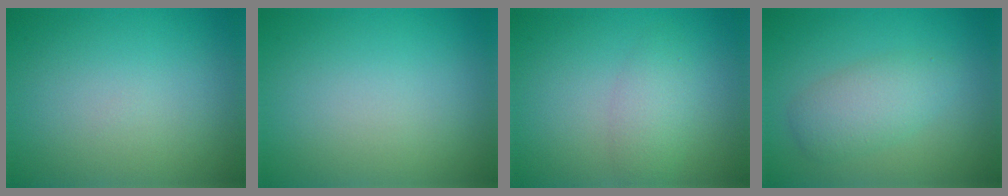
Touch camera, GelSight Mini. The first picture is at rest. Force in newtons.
{"total": 0.0}
{"total": 2.3, "press": 2.3, "slide": 0.0}
{"total": 3.2, "press": 3.2, "slide": 0.0}